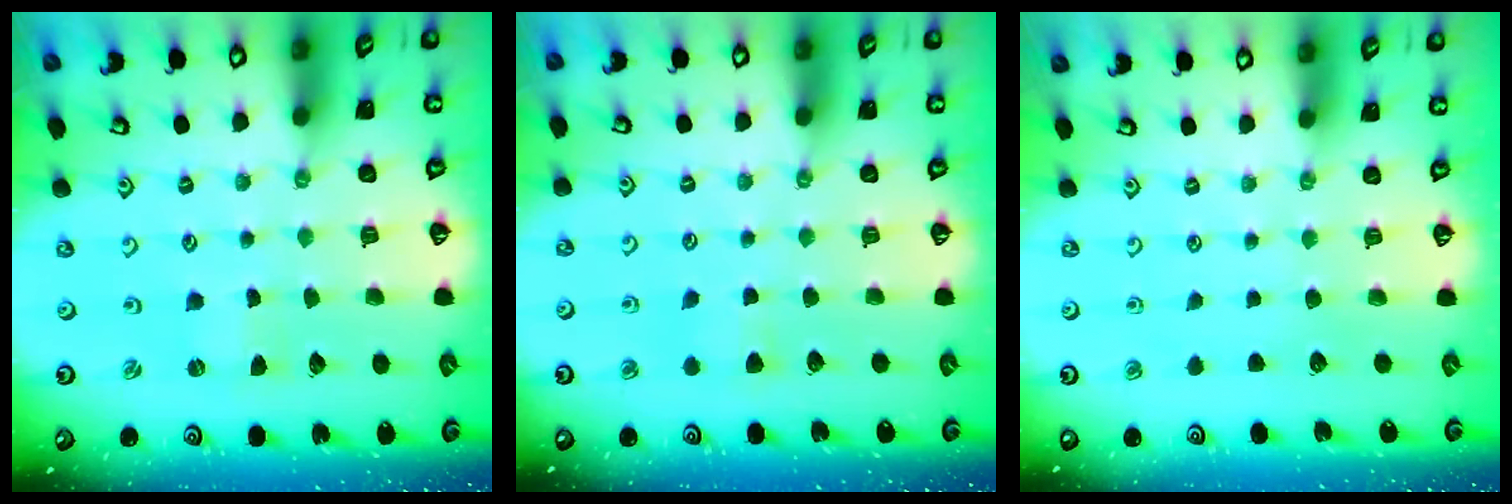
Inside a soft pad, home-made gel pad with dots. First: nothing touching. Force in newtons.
{"total": 4.1, "press": 4.1, "slide": 0.6}
{"total": 0.0}